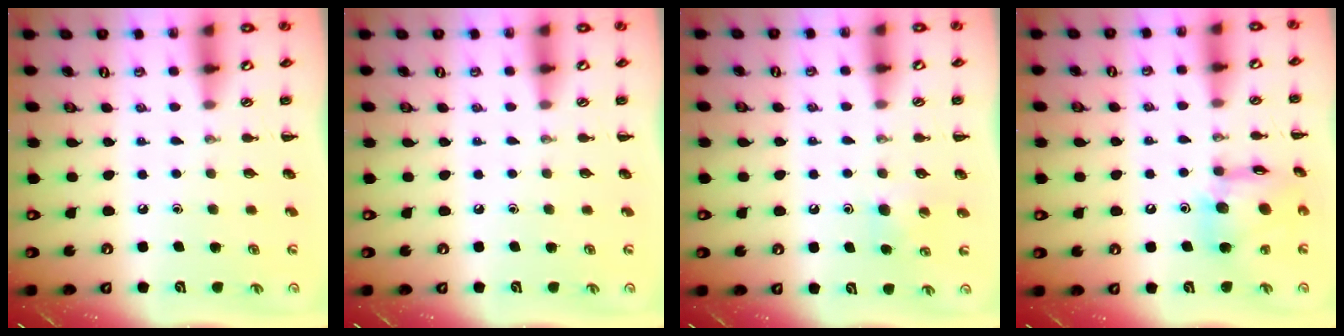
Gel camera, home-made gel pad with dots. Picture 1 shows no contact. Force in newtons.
{"total": 0.0}
{"total": 5.0, "press": 4.8, "slide": 1.6}
{"total": 14.0, "press": 13.8, "slide": 2.5}